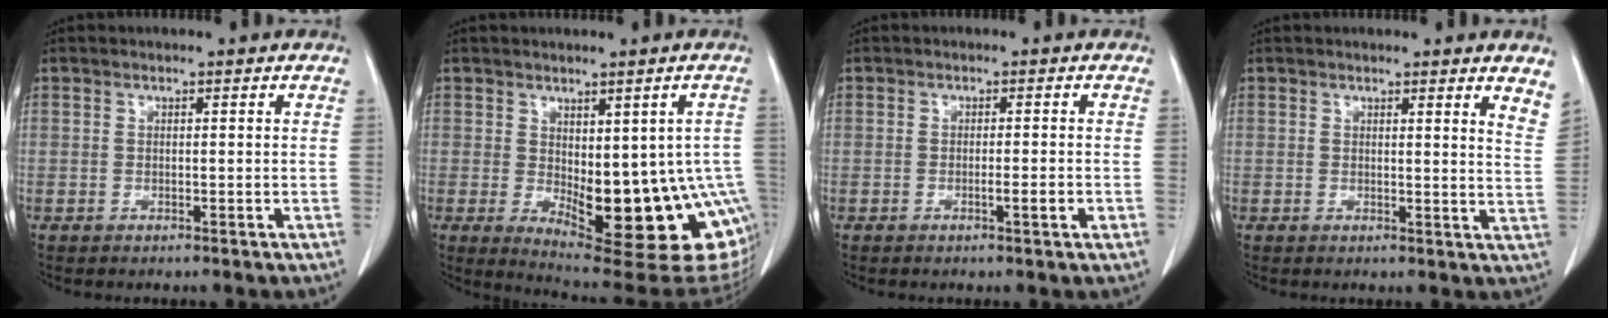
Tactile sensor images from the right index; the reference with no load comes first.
{"total": 19.1, "force": [-4.9, 6.6, 17.2], "torque": [-0.153, -0.006, -0.043]}
{"total": 2.1, "force": [-0.7, -0.1, 2.0], "torque": [-0.032, -0.003, -0.012]}
{"total": 5.2, "force": [4.7, 0.3, 2.2], "torque": [-0.025, -0.028, 0.027]}